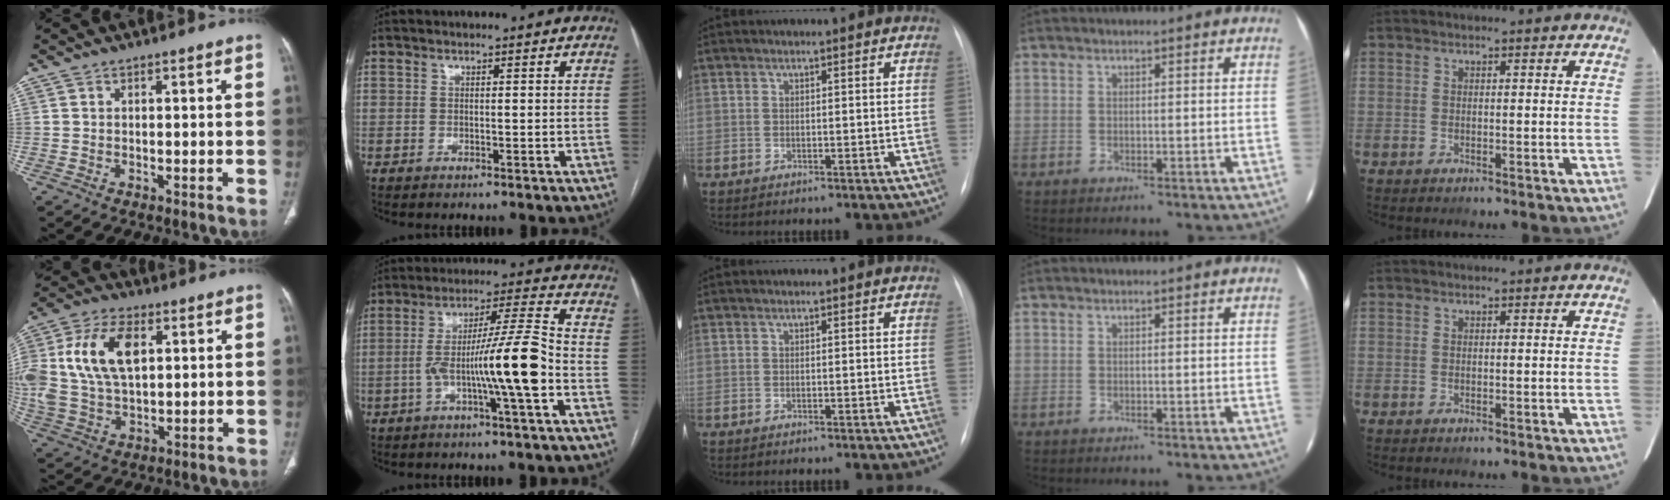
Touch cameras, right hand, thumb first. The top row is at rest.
{"thumb": {"total": 16.7, "force": [4.1, 9.8, 12.9], "torque": [-0.267, 0.004, 0.079]}, "index": {"total": 12.1, "force": [-3.5, -0.5, 11.6], "torque": [-0.203, 0.012, -0.064]}}